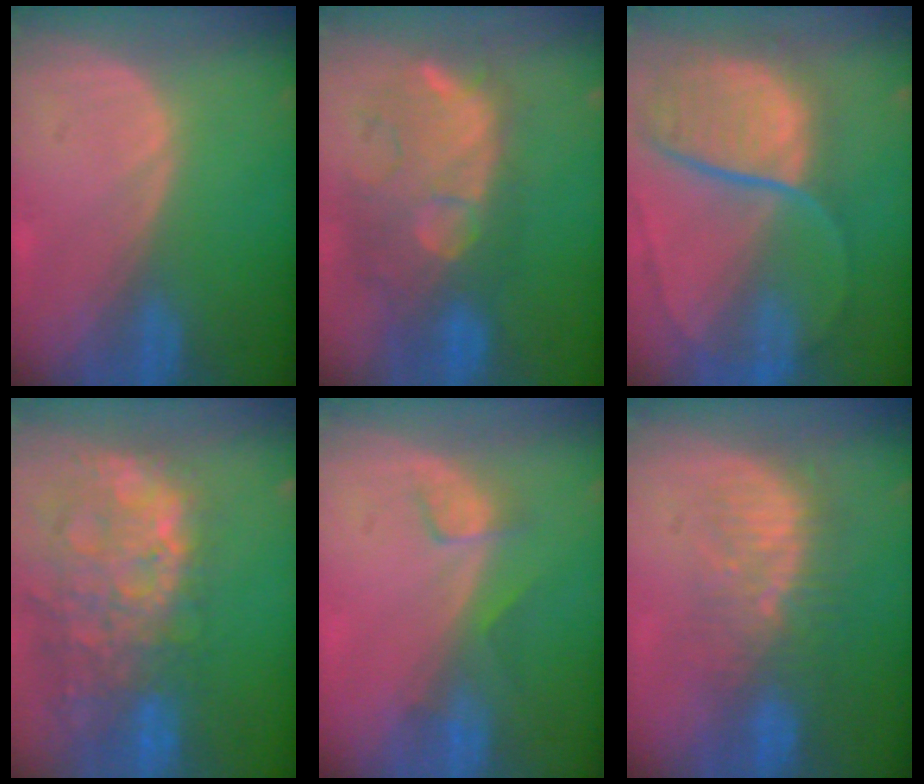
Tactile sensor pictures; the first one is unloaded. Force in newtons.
{"total": 11.3, "press": 10.5, "slide": 4.2}
{"total": 11.0, "press": 9.2, "slide": 6.1}
{"total": 14.3, "press": 11.6, "slide": 8.3}
{"total": 3.4, "press": 3.0, "slide": 1.5}
{"total": 8.4, "press": 7.8, "slide": 3.0}